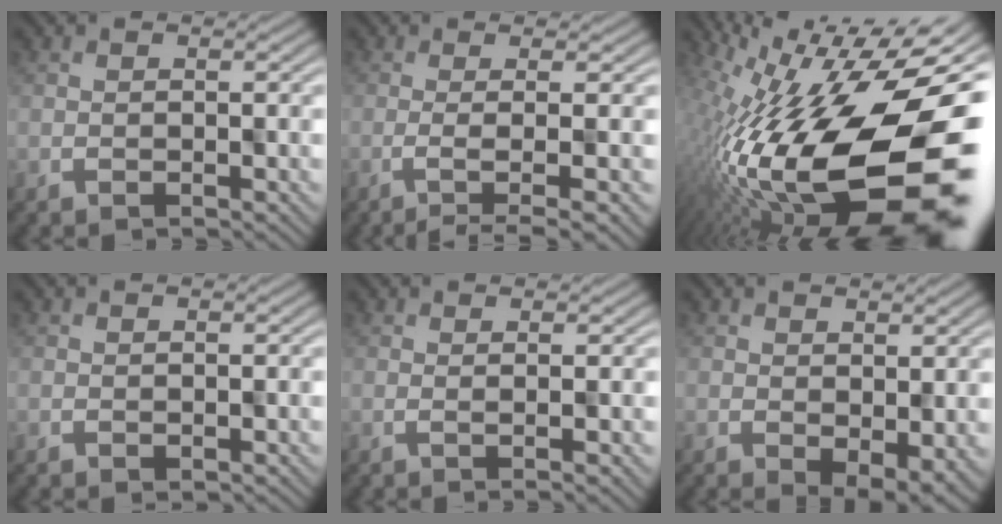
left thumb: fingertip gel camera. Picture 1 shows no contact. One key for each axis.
{"total": 4.5, "fx": -0.9, "fy": 1.1, "fz": 4.2, "tx": -0.060, "ty": -0.001, "tz": -0.019}
{"total": 20.0, "fx": -2.6, "fy": 7.9, "fz": 18.2, "tx": -0.325, "ty": -0.005, "tz": -0.054}
{"total": 0.6, "fx": 0.0, "fy": 0.3, "fz": 0.5, "tx": -0.008, "ty": -0.001, "tz": 0.003}
{"total": 1.9, "fx": 0.6, "fy": 0.2, "fz": 1.8, "tx": -0.017, "ty": 0.009, "tz": 0.003}
{"total": 5.2, "fx": -1.6, "fy": 2.4, "fz": 4.4, "tx": -0.062, "ty": -0.013, "tz": 0.004}